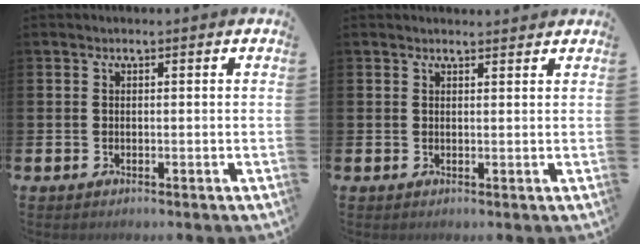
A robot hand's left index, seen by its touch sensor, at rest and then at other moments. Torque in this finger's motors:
{"motor_torque": [0.78, -1.36, -0.05, -0.02]}